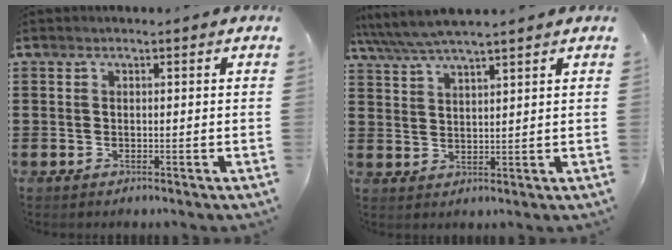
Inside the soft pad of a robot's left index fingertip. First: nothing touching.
{"total": 4.6, "force": [4.0, 0.2, 2.2], "torque": [-0.054, -0.014, 0.071]}